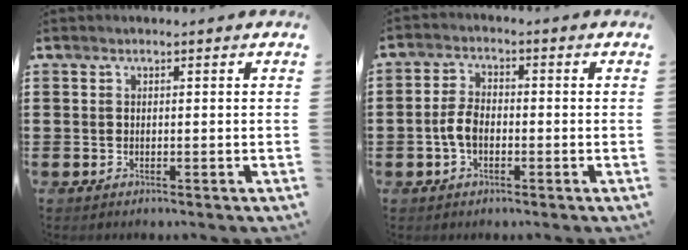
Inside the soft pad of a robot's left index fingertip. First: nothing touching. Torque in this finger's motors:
{"motor_torque": [1.17, 0.70, 0.22, 0.09]}